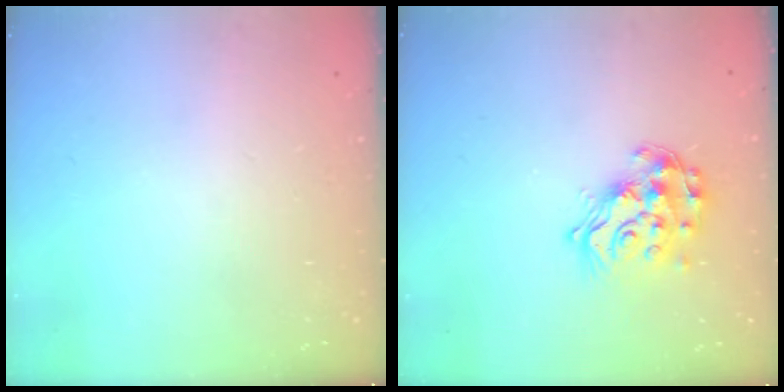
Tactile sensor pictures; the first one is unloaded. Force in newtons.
{"total": 16.4, "press": 16.4, "slide": 1.0}